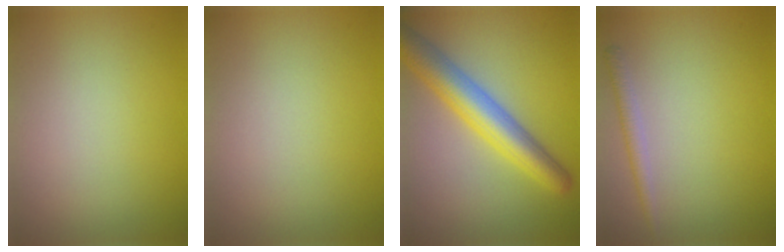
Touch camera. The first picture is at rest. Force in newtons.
{"total": 0.0}
{"total": 6.1, "press": 6.1, "slide": 0.3}
{"total": 1.5, "press": 1.5, "slide": 0.1}